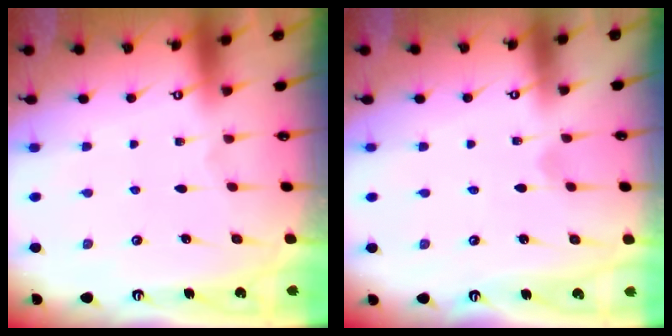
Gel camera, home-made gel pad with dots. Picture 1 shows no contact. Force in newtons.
{"total": 0.0}